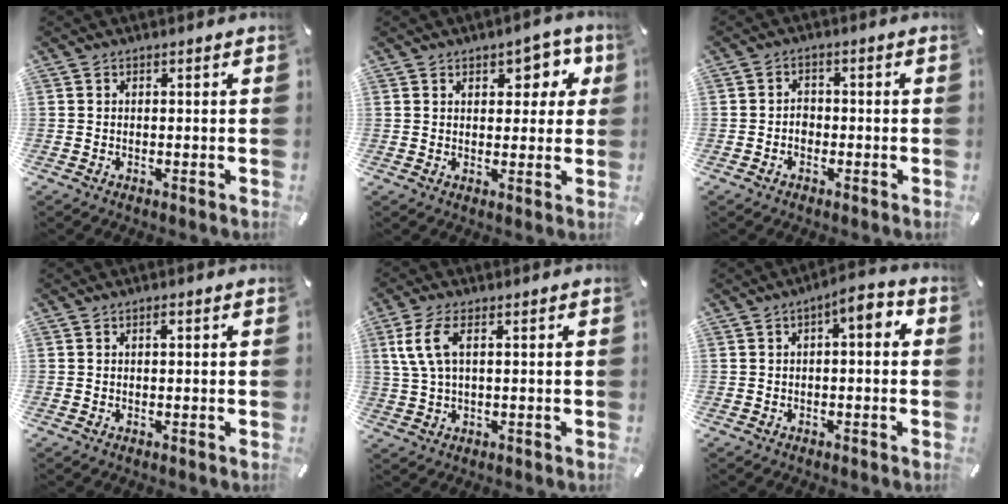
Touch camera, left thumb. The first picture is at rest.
{"total": 6.6, "force": [3.0, 4.1, 4.2], "torque": [-0.035, -0.010, 0.042]}
{"total": 2.4, "force": [-0.9, 1.9, 1.1], "torque": [-0.022, 0.006, -0.019]}
{"total": 0.8, "force": [0.2, 0.3, 0.7], "torque": [-0.015, 0.001, 0.003]}
{"total": 6.3, "force": [1.8, 2.5, 5.6], "torque": [-0.125, -0.001, 0.029]}
{"total": 4.7, "force": [0.2, 1.7, 4.4], "torque": [-0.068, 0.005, -0.004]}